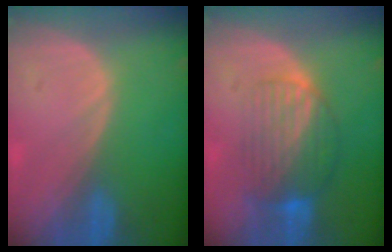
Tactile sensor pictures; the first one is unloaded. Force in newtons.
{"total": 7.9, "press": 7.1, "slide": 3.5}